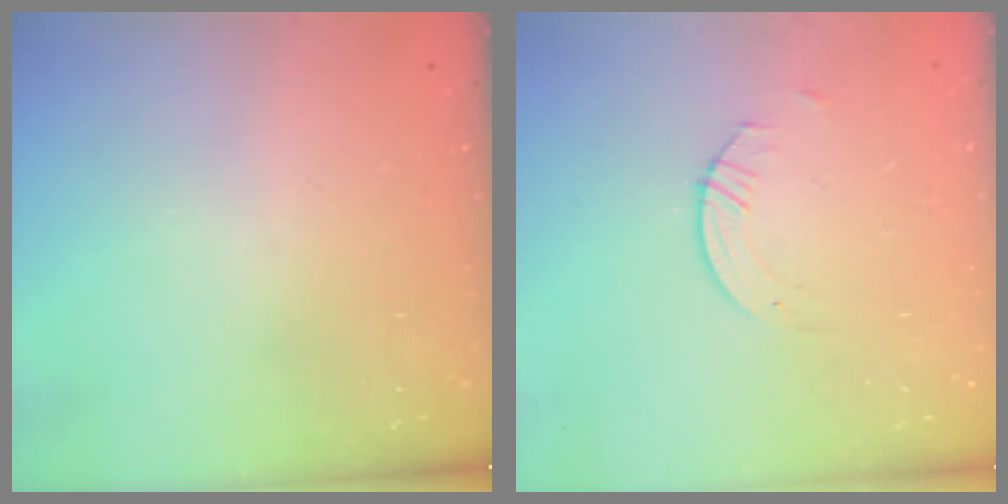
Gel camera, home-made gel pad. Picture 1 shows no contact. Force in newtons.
{"total": 0.8, "press": 0.8, "slide": 0.2}